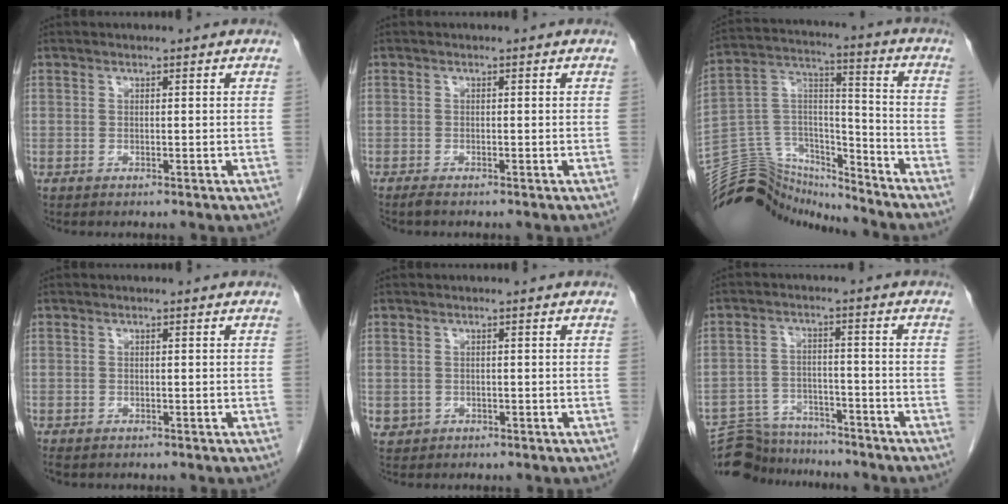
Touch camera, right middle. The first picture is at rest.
{"total": 0.9, "force": [-0.8, 0.1, 0.4], "torque": [-0.015, -0.003, -0.013]}
{"total": 15.6, "force": [-15.2, 3.2, 1.0], "torque": [-0.019, 0.073, -0.266]}
{"total": 1.8, "force": [-1.4, 0.9, 0.6], "torque": [-0.014, -0.003, -0.017]}
{"total": 1.5, "force": [-0.5, 1.4, 0.2], "torque": [0.002, 0.006, -0.003]}
{"total": 12.0, "force": [-11.3, 3.6, 1.8], "torque": [-0.035, 0.014, -0.177]}